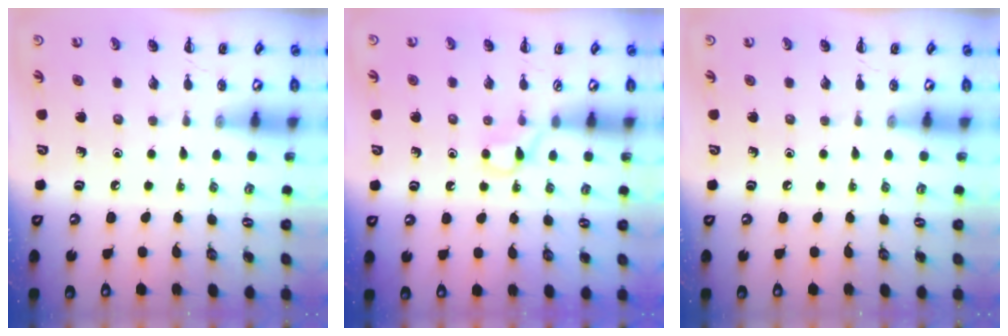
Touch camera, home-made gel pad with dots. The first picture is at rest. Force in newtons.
{"total": 2.8, "press": 2.6, "slide": 1.0}
{"total": 0.0}